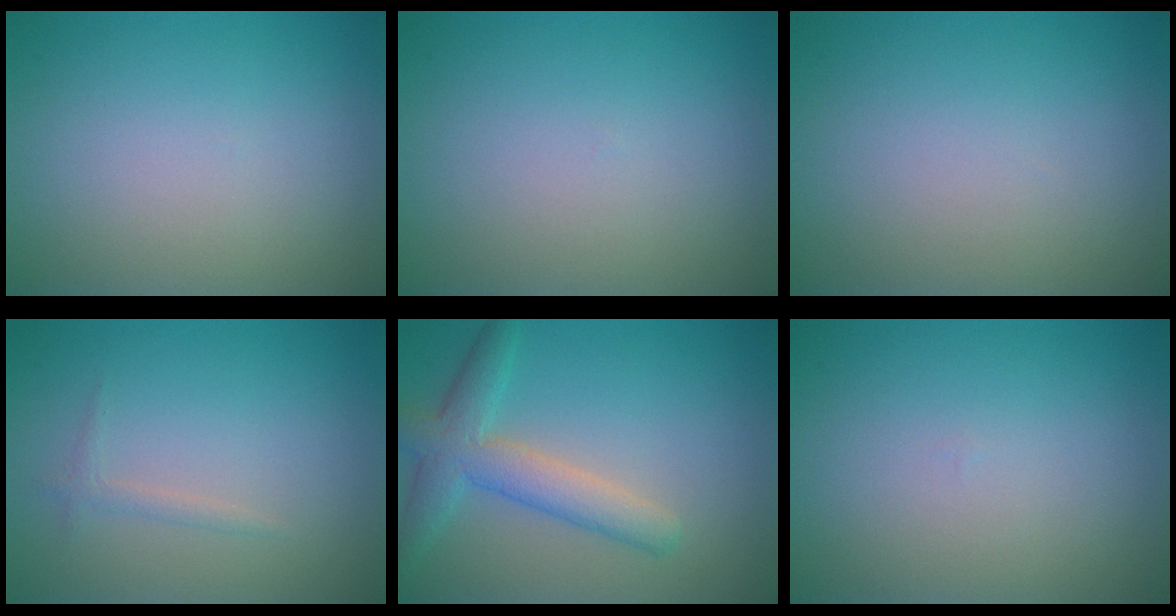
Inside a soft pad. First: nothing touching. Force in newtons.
{"total": 0.0}
{"total": 0.0}
{"total": 0.8, "press": 0.8, "slide": 0.1}
{"total": 4.5, "press": 4.4, "slide": 0.2}
{"total": 0.0}